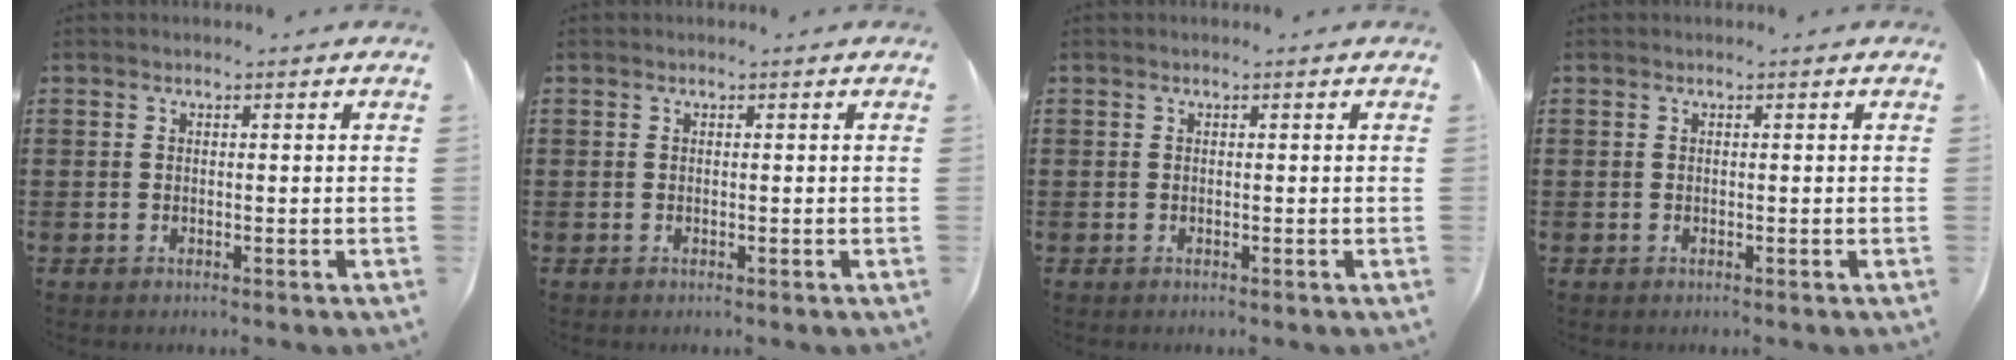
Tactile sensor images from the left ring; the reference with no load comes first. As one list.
[{"total": 0.0}, {"total": 0.0}, {"total": 0.0}]